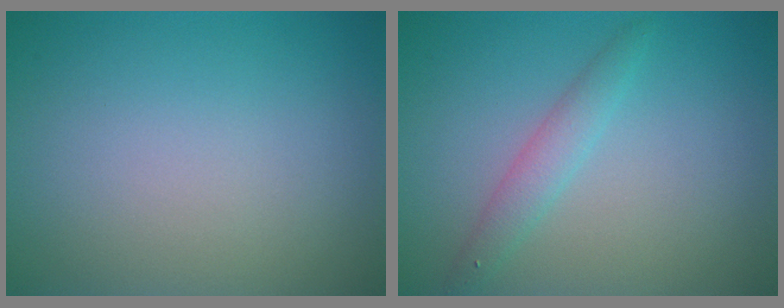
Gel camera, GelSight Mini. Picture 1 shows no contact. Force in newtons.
{"total": 1.9, "press": 1.9, "slide": 0.1}